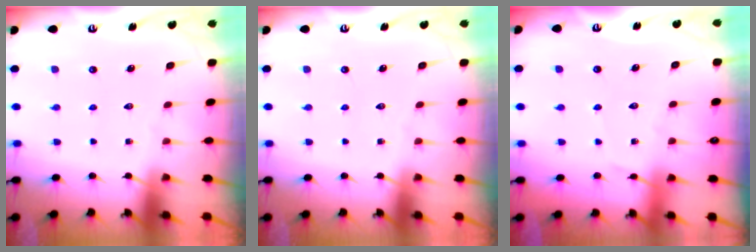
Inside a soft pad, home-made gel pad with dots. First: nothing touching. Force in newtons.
{"total": 0.0}
{"total": 3.8, "press": 3.8, "slide": 0.5}